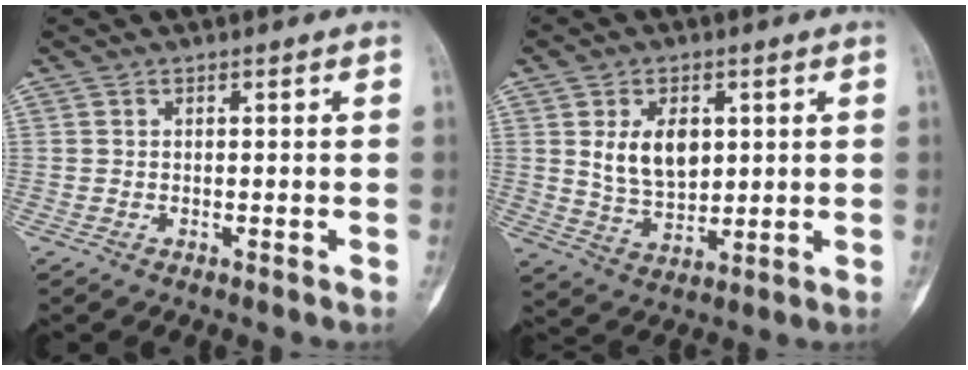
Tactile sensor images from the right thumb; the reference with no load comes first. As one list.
[{"total": 9.3, "force": [2.3, 6.0, 6.7], "torque": [-0.094, -0.017, 0.054]}]